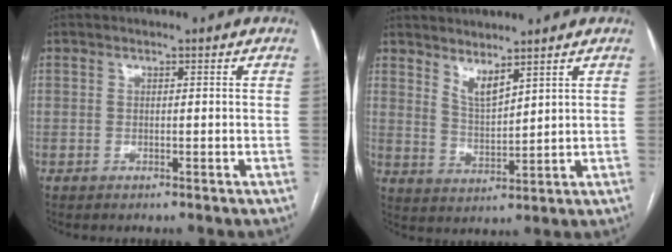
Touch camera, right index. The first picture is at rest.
{"total": 4.2, "force": [3.4, 0.7, 2.3], "torque": [-0.048, -0.016, 0.073]}